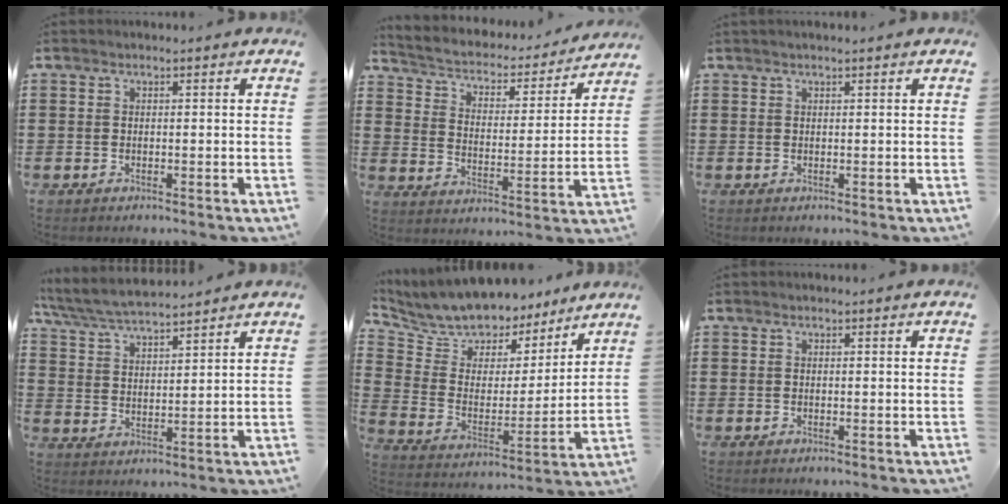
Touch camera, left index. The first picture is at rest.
{"total": 2.6, "force": [2.3, 1.0, 0.7], "torque": [-0.032, -0.025, 0.028]}
{"total": 0.5, "force": [0.4, 0.0, 0.3], "torque": [-0.007, -0.001, 0.009]}
{"total": 5.7, "force": [5.4, 0.6, 1.7], "torque": [-0.055, -0.022, 0.095]}
{"total": 8.4, "force": [8.0, 2.6, 0.5], "torque": [-0.066, -0.061, 0.146]}
{"total": 0.0}